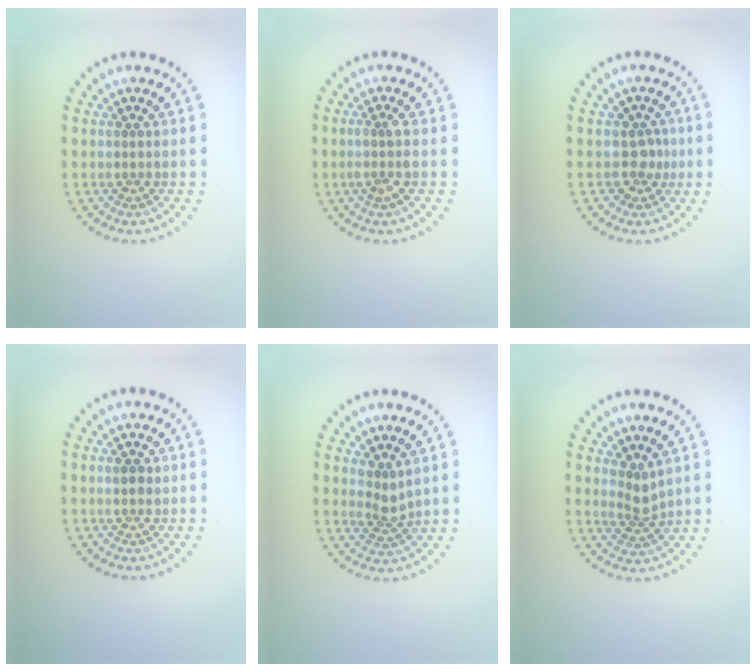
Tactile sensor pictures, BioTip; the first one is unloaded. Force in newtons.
{"total": 1.7, "press": 1.4, "slide": 0.9}
{"total": 1.9, "press": 1.4, "slide": 1.2}
{"total": 1.1, "press": 1.1, "slide": 0.3}
{"total": 2.0, "press": 1.5, "slide": 1.3}
{"total": 2.0, "press": 1.4, "slide": 1.4}